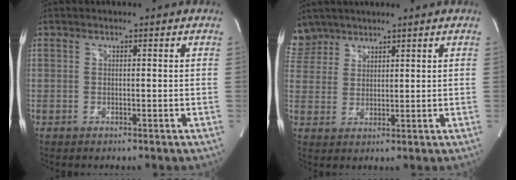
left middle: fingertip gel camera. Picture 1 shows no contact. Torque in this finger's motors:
{"motor_torque": [0.49, -0.47, 0.07, -0.01]}